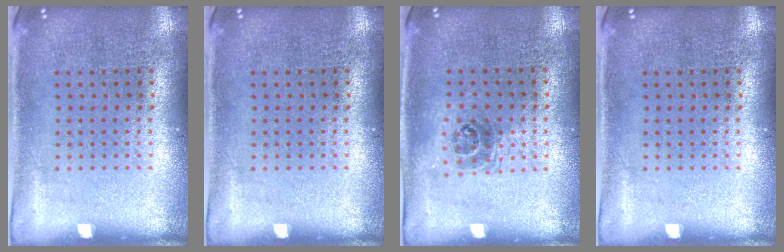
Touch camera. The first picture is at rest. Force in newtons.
{"total": 0.0}
{"total": 1.0, "press": 0.9, "slide": 0.5}
{"total": 0.0}